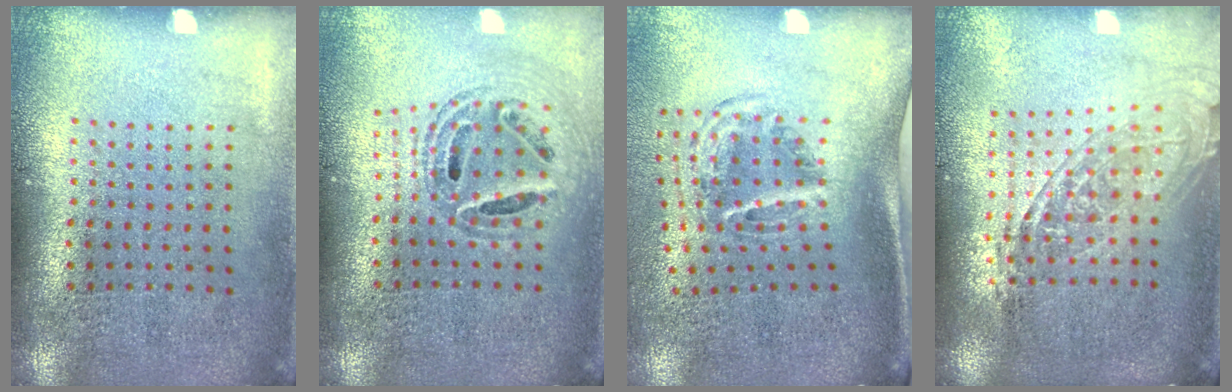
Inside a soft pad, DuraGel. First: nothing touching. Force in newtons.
{"total": 0.8, "press": 0.8, "slide": 0.1}
{"total": 2.0, "press": 1.2, "slide": 1.6}
{"total": 1.6, "press": 1.3, "slide": 1.0}